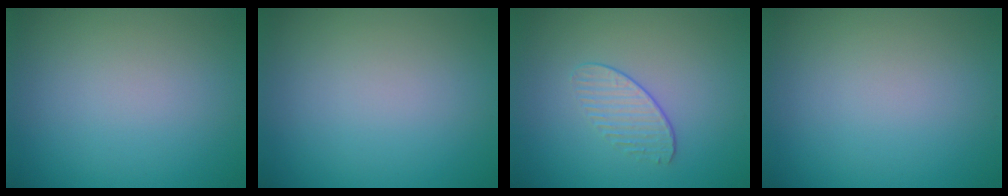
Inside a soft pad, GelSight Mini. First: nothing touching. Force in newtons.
{"total": 0.0}
{"total": 1.6, "press": 1.1, "slide": 1.2}
{"total": 0.0}